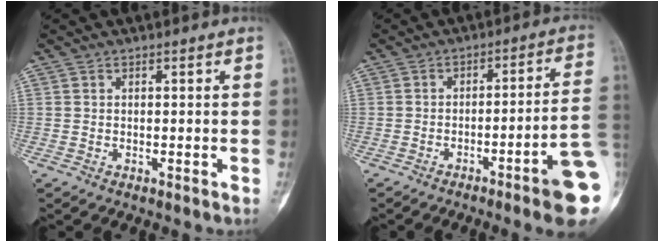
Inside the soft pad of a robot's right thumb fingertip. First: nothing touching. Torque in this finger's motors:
{"motor_torque": [2.74, 2.23, 1.27, -1.49, 0.08]}